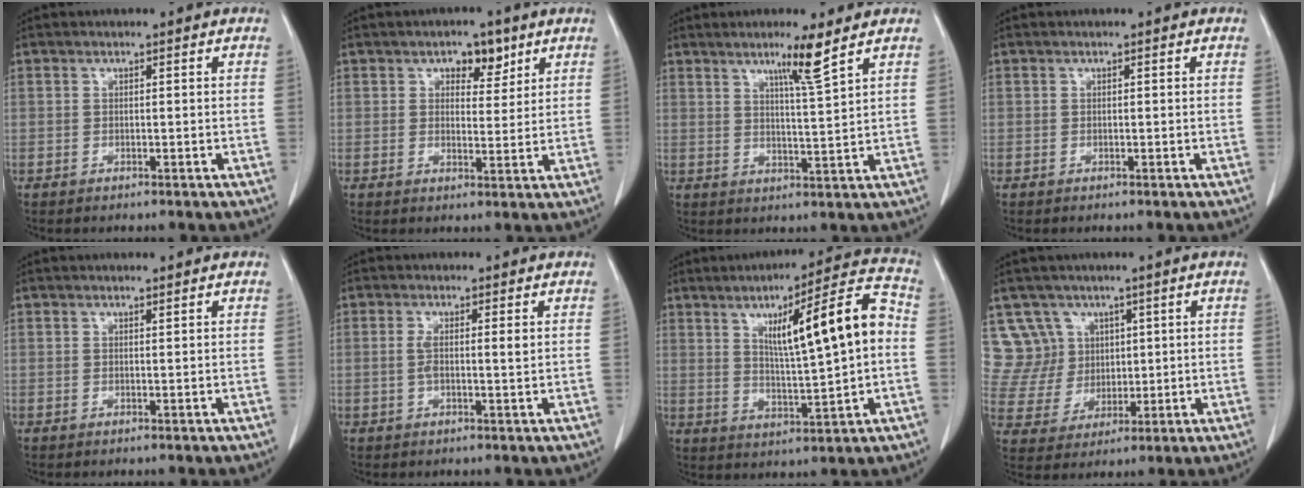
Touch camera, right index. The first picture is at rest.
{"total": 4.4, "force": [2.5, 2.4, 2.6], "torque": [-0.031, 0.005, 0.036]}
{"total": 5.7, "force": [3.7, -1.0, 4.2], "torque": [-0.072, -0.010, 0.065]}
{"total": 0.0}
{"total": 0.0}
{"total": 2.9, "force": [0.3, 0.6, 2.8], "torque": [-0.057, 0.004, 0.006]}
{"total": 14.3, "force": [2.2, 1.2, 14.0], "torque": [-0.210, 0.021, 0.036]}
{"total": 8.5, "force": [4.1, 7.5, -0.1], "torque": [0.000, 0.026, 0.091]}